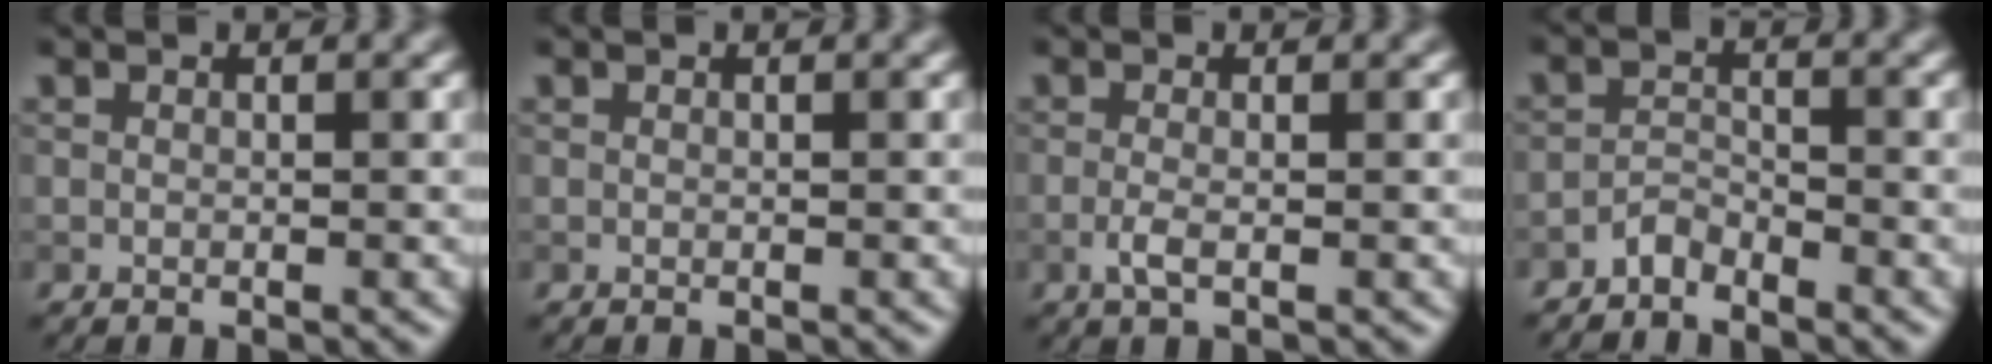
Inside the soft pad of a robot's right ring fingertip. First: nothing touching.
{"total": 0.0}
{"total": 1.7, "force": [-0.5, 0.5, 1.6], "torque": [-0.032, -0.001, -0.015]}
{"total": 1.7, "force": [-1.6, 0.5, 0.4], "torque": [-0.006, 0.008, -0.035]}